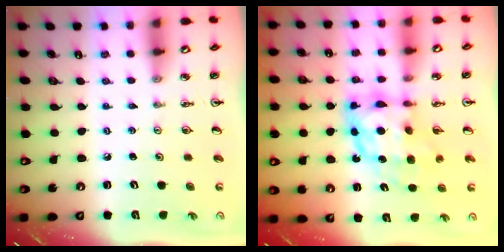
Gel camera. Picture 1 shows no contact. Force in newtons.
{"total": 10.8, "press": 10.7, "slide": 1.0}